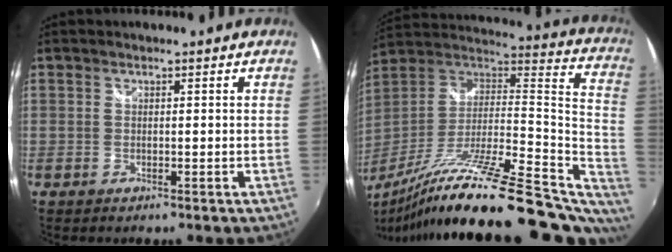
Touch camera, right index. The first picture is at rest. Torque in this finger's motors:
{"motor_torque": [1.06, -1.08, 0.77, 0.21]}